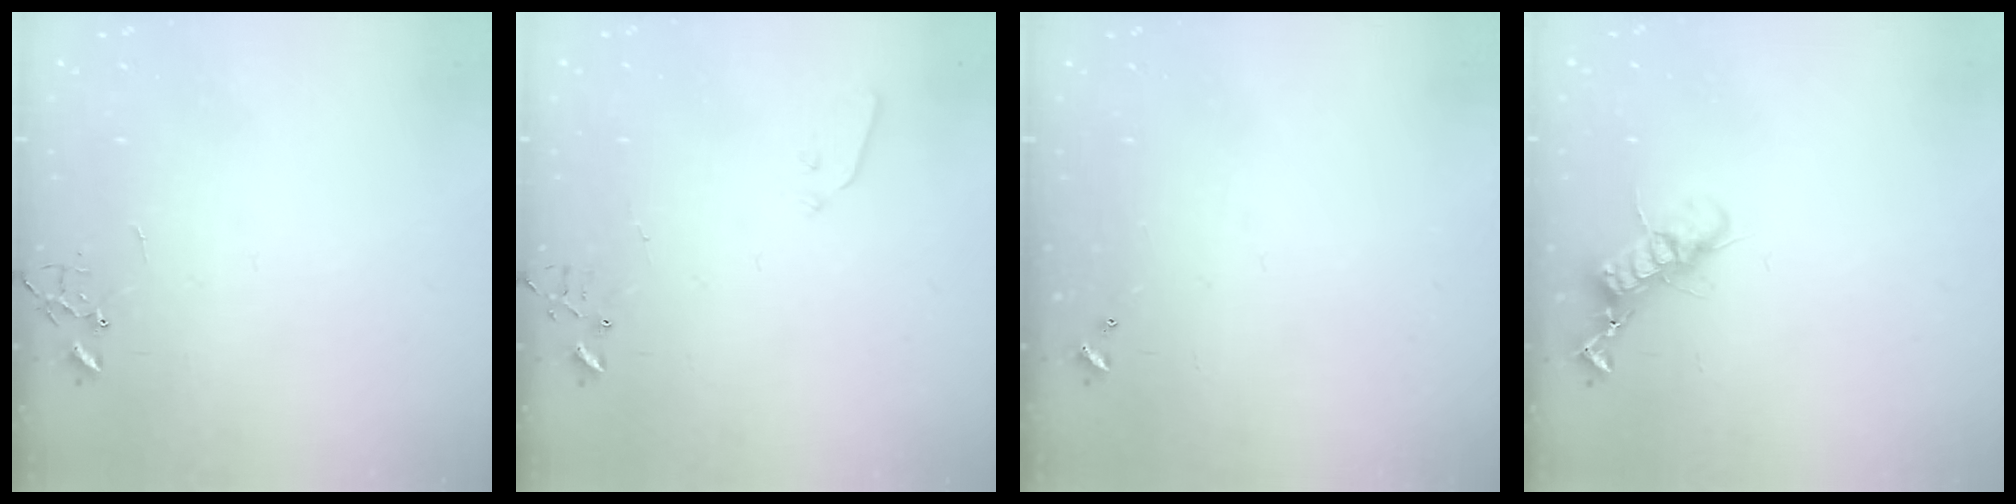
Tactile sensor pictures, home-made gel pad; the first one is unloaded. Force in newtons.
{"total": 3.6, "press": 3.6, "slide": 0.5}
{"total": 0.0}
{"total": 12.3, "press": 12.3, "slide": 0.6}